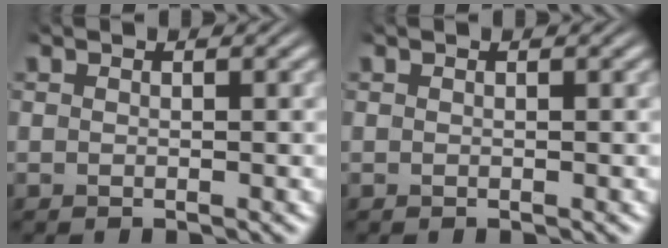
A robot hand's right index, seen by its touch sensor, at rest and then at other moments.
{"total": 0.0}